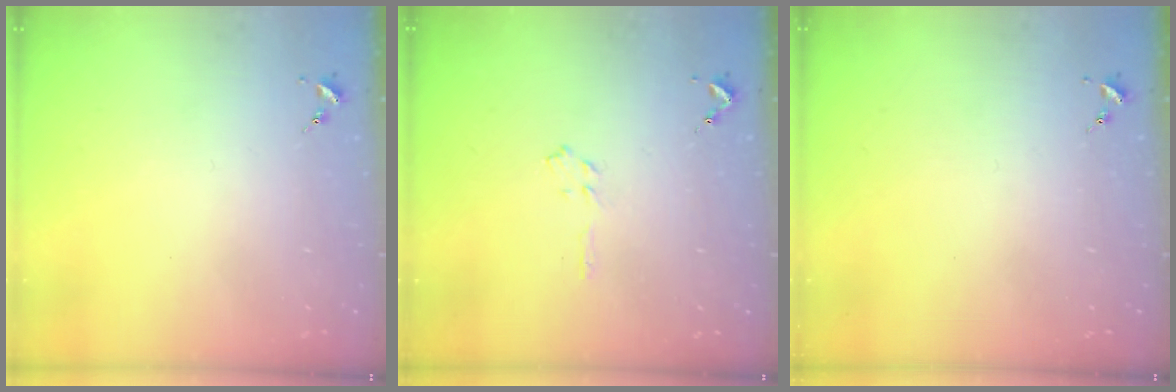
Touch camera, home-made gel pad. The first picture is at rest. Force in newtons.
{"total": 3.5, "press": 3.5, "slide": 0.4}
{"total": 0.0}